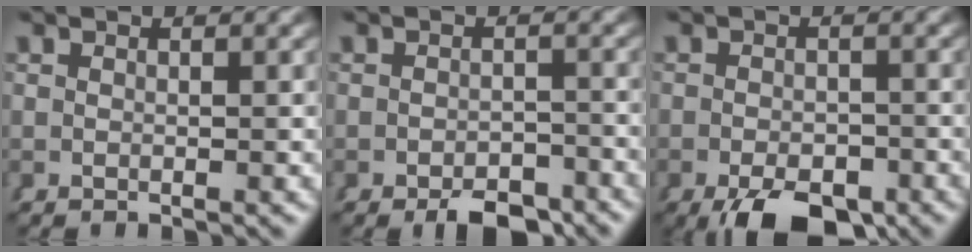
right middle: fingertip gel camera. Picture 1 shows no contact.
{"total": 3.1, "force": [-2.9, 0.7, 1.0], "torque": [-0.002, -0.007, -0.050]}
{"total": 5.4, "force": [-3.7, 2.1, 3.2], "torque": [-0.046, -0.019, -0.049]}